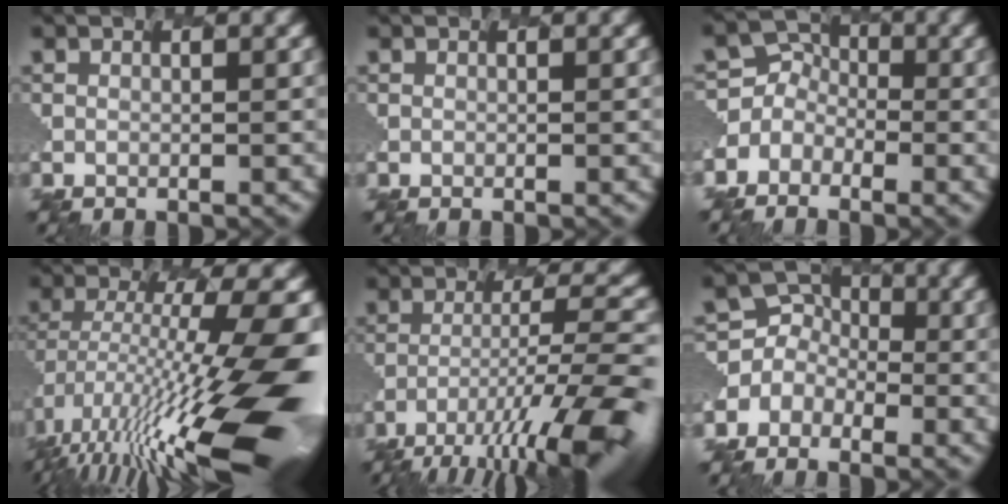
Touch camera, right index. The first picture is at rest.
{"total": 0.0}
{"total": 3.6, "force": [-2.2, 2.8, -0.3], "torque": [-0.006, 0.011, -0.049]}
{"total": 13.8, "force": [-4.5, 3.2, 12.6], "torque": [-0.240, 0.004, -0.079]}
{"total": 11.9, "force": [-7.9, 2.2, 8.7], "torque": [-0.170, -0.001, -0.123]}
{"total": 4.1, "force": [-2.2, 3.5, -0.2], "torque": [-0.005, 0.013, -0.057]}